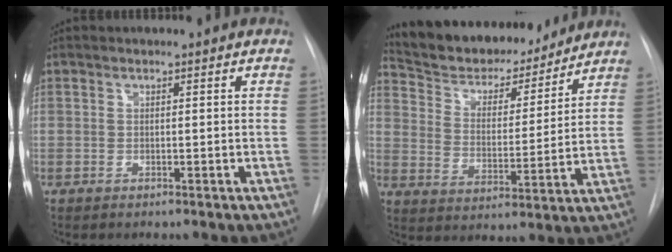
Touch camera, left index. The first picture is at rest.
{"total": 17.9, "force": [16.3, 5.0, 5.5], "torque": [-0.088, 0.004, 0.255]}